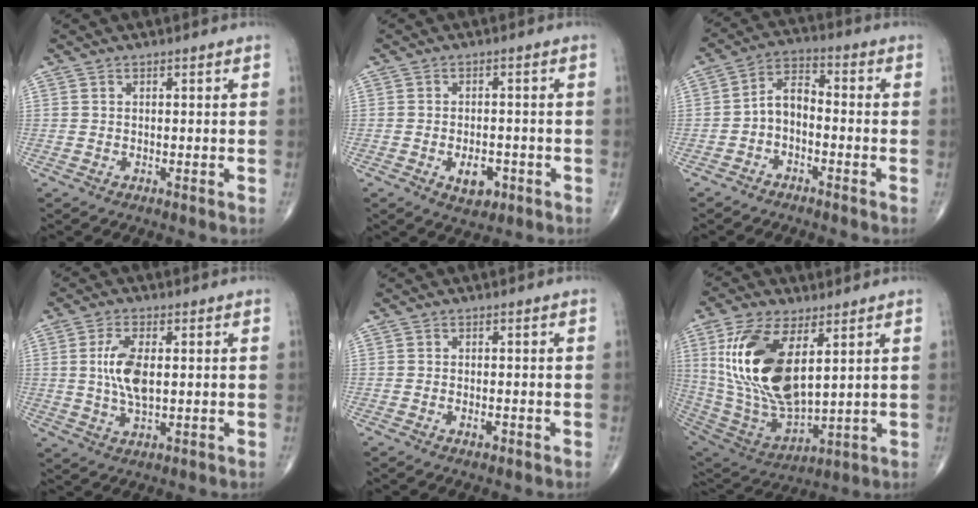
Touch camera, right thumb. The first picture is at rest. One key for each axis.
{"total": 4.8, "fx": -1.9, "fy": 2.8, "fz": 3.4, "tx": -0.039, "ty": 0.005, "tz": -0.024}
{"total": 5.7, "fx": -2.0, "fy": 3.4, "fz": 4.2, "tx": -0.069, "ty": 0.034, "tz": -0.048}
{"total": 7.6, "fx": 0.8, "fy": 3.4, "fz": 6.8, "tx": -0.141, "ty": -0.006, "tz": 0.017}
{"total": 1.3, "fx": -0.6, "fy": 0.6, "fz": 1.0, "tx": -0.016, "ty": 0.001, "tz": -0.010}
{"total": 21.2, "fx": 6.1, "fy": 10.0, "fz": 17.6, "tx": -0.346, "ty": -0.031, "tz": 0.127}